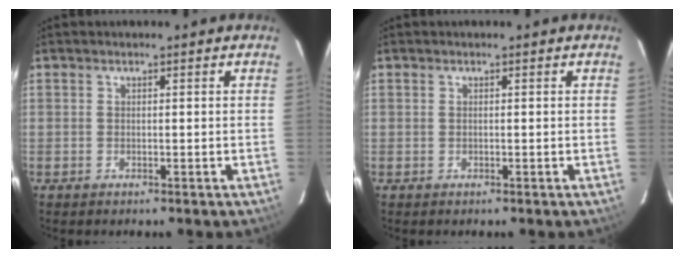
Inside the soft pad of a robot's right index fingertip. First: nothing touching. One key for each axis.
{"total": 0.0}